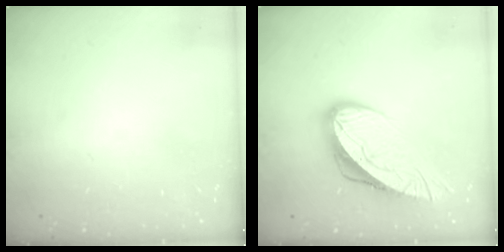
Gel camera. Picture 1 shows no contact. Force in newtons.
{"total": 11.5, "press": 11.4, "slide": 1.5}